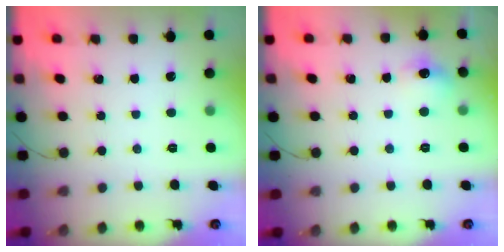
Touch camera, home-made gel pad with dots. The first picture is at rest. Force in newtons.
{"total": 7.1, "press": 6.9, "slide": 1.7}